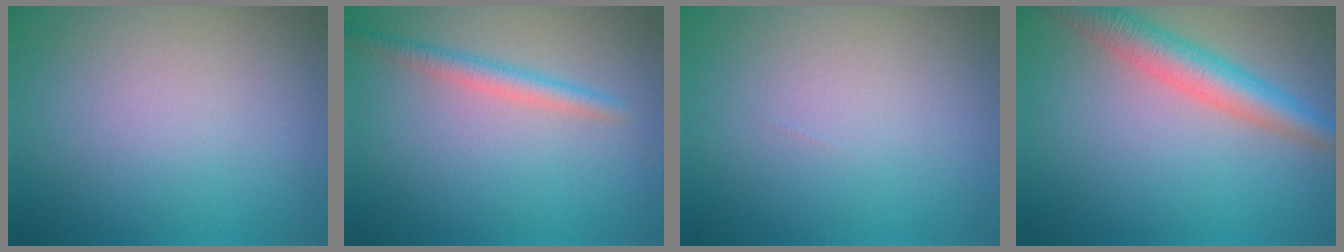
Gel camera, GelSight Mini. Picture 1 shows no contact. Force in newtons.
{"total": 2.1, "press": 2.1, "slide": 0.1}
{"total": 0.0}
{"total": 5.0, "press": 5.0, "slide": 0.3}